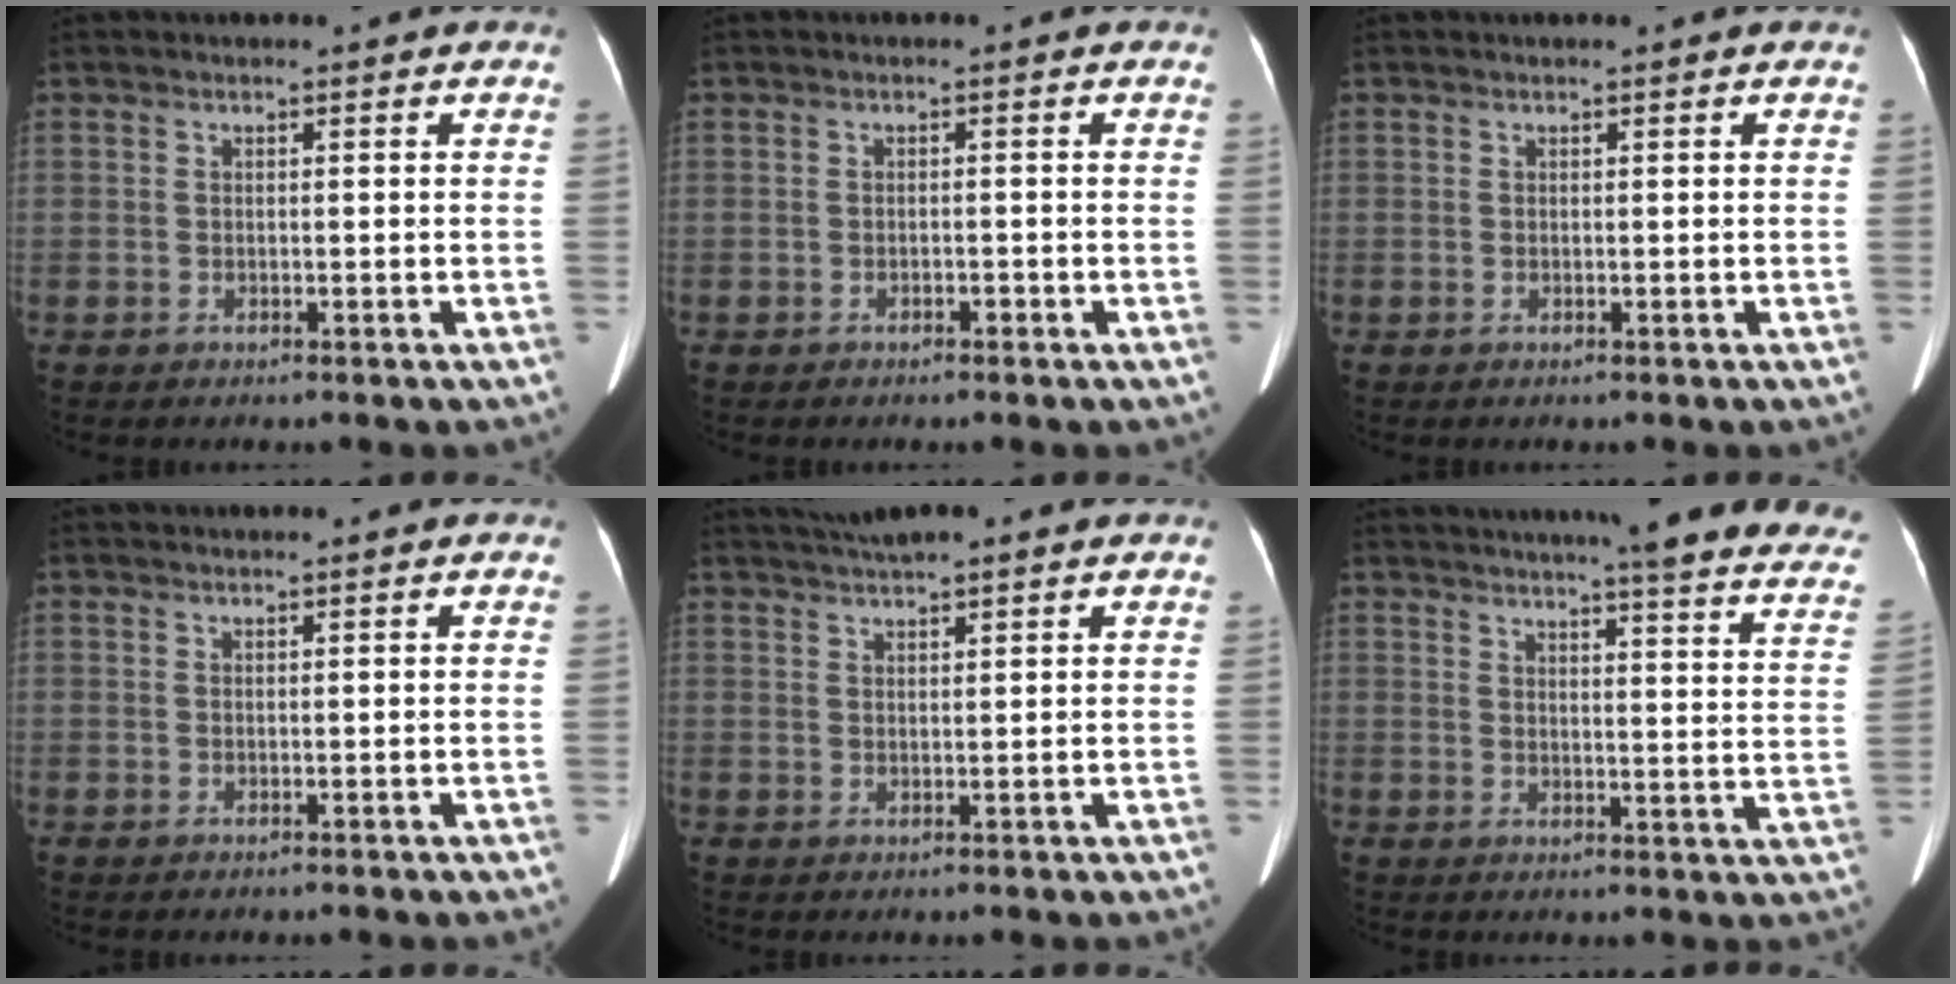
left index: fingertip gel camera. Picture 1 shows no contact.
{"total": 2.8, "force": [-1.9, 1.6, 1.3], "torque": [-0.011, 0.008, -0.030]}
{"total": 0.0}
{"total": 0.0}
{"total": 5.7, "force": [4.6, 0.5, 3.4], "torque": [-0.056, 0.035, 0.078]}
{"total": 28.7, "force": [25.3, 2.3, 13.3], "torque": [-0.163, -0.063, 0.285]}